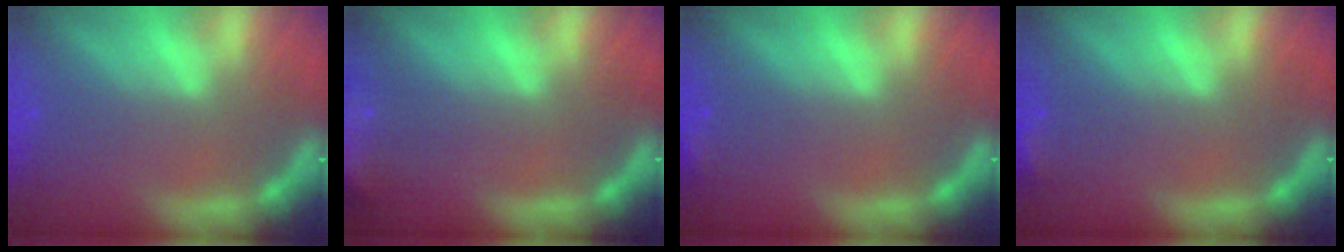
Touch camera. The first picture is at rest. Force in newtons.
{"total": 9.9}
{"total": 0.9}
{"total": 1.4}